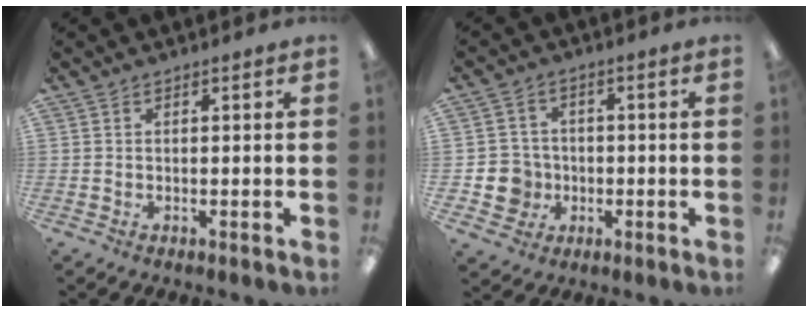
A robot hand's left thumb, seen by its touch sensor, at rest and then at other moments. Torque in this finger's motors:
{"motor_torque": [-0.59, 0.60, 0.01, 0.00, 0.00]}